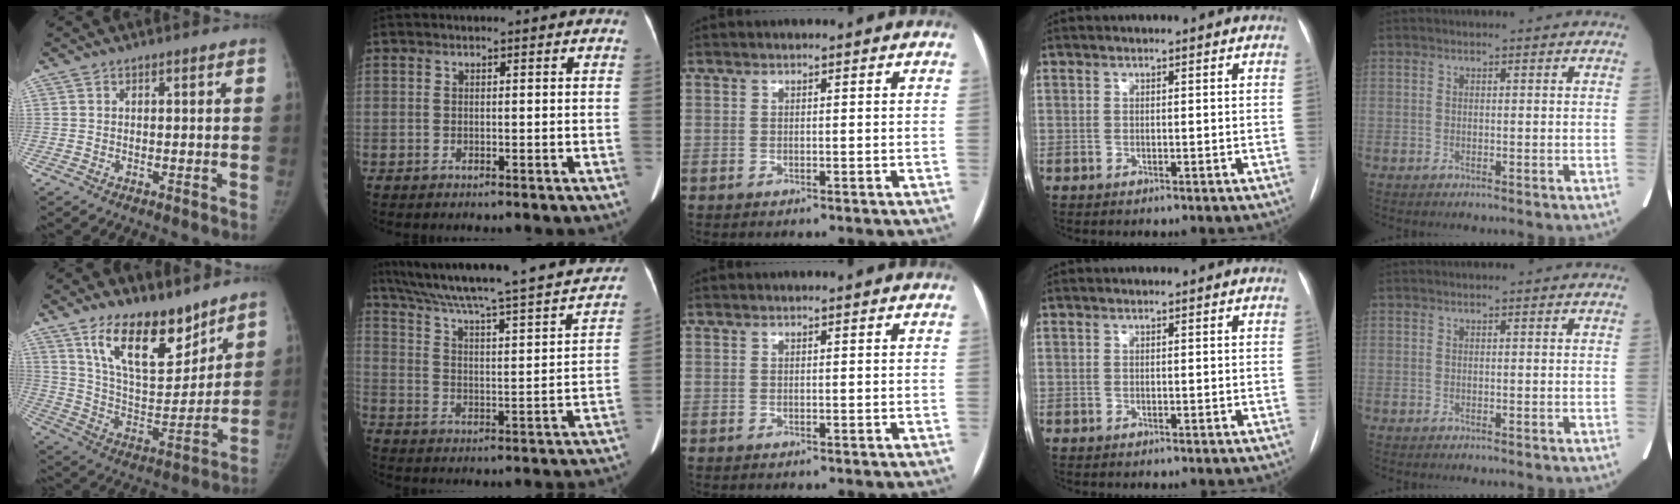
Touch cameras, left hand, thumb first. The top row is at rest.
{"thumb": {"total": 16.9, "force": [11.7, 7.2, 9.8], "torque": [-0.118, -0.082, 0.214]}, "index": {"total": 28.1, "force": [24.6, 2.1, 13.5], "torque": [-0.218, -0.028, 0.332]}}